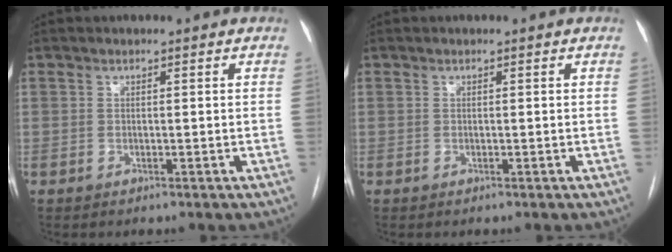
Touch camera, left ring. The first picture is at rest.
{"total": 0.0}